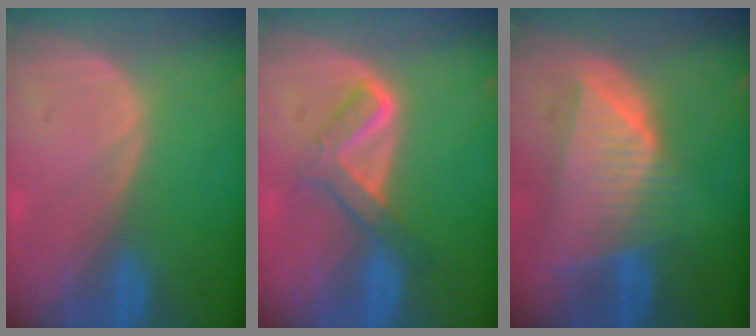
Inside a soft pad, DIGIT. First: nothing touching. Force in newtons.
{"total": 5.2, "press": 5.1, "slide": 0.8}
{"total": 8.7, "press": 7.9, "slide": 3.8}